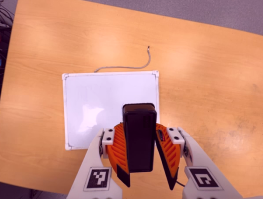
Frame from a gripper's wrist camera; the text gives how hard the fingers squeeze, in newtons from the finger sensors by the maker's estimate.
{"total": 7.2, "left": 7.5, "right": 6.9}